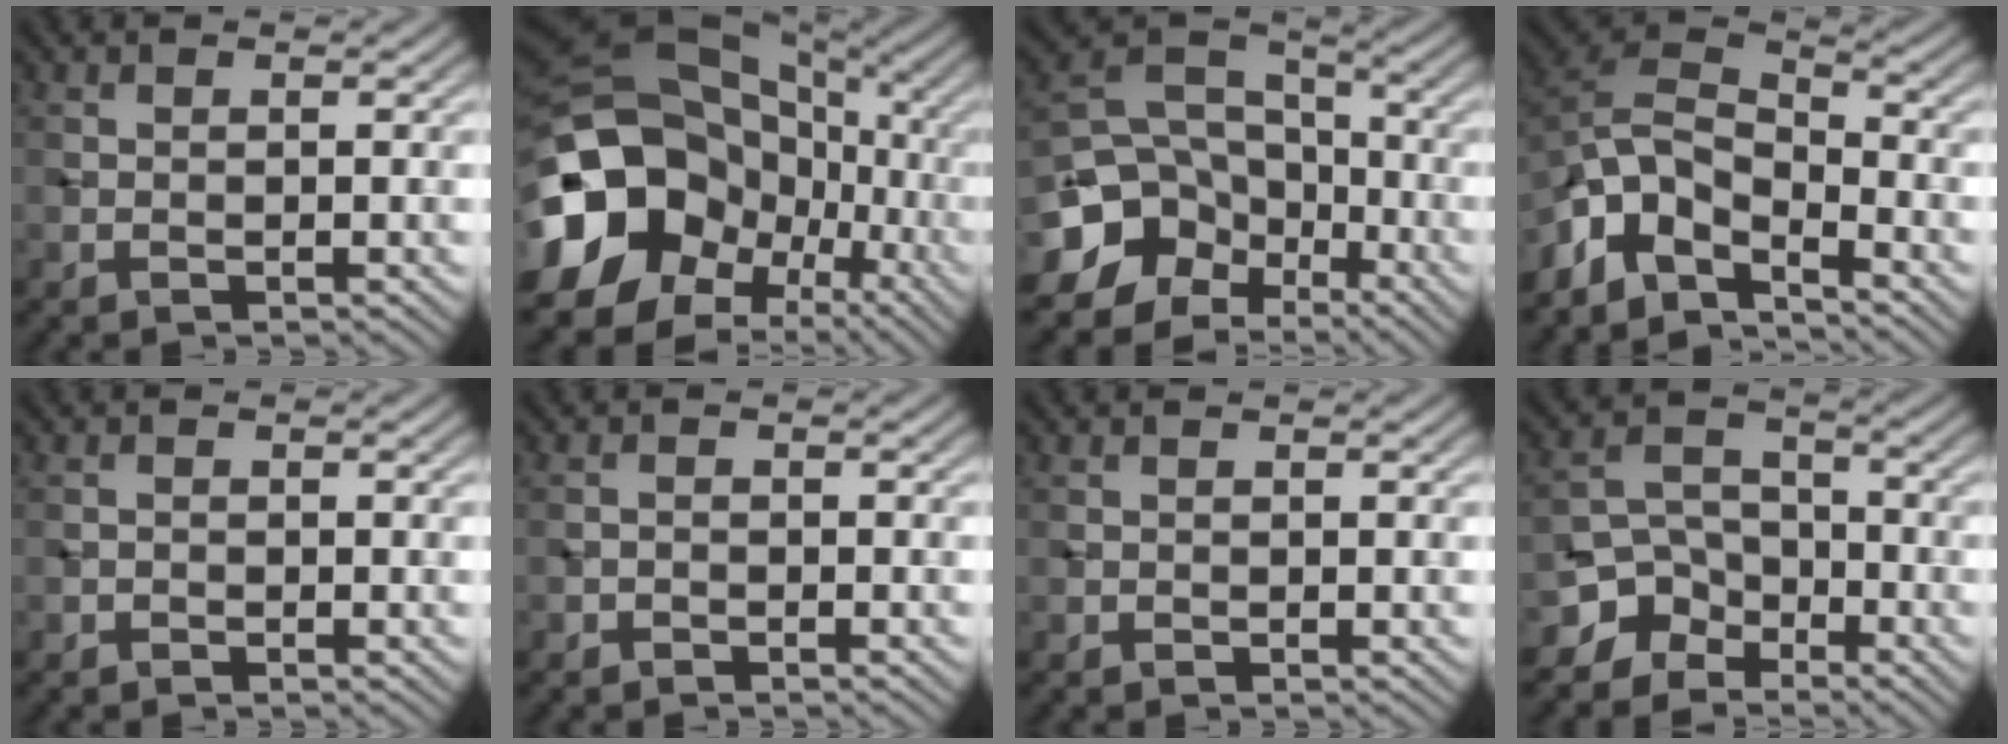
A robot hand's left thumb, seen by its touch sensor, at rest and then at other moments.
{"total": 21.6, "force": [-3.8, 17.4, 12.1], "torque": [-0.264, -0.018, -0.066]}
{"total": 15.7, "force": [-7.4, 12.3, 6.3], "torque": [-0.159, -0.046, -0.139]}
{"total": 9.1, "force": [-5.6, 4.0, 5.9], "torque": [-0.119, 0.000, -0.133]}
{"total": 0.6, "force": [-0.5, 0.4, 0.1], "torque": [0.001, -0.001, -0.010]}
{"total": 0.9, "force": [-0.8, 0.5, 0.2], "torque": [-0.001, 0.000, -0.017]}
{"total": 0.0}
{"total": 5.9, "force": [-4.2, 4.1, 1.2], "torque": [-0.026, -0.005, -0.095]}